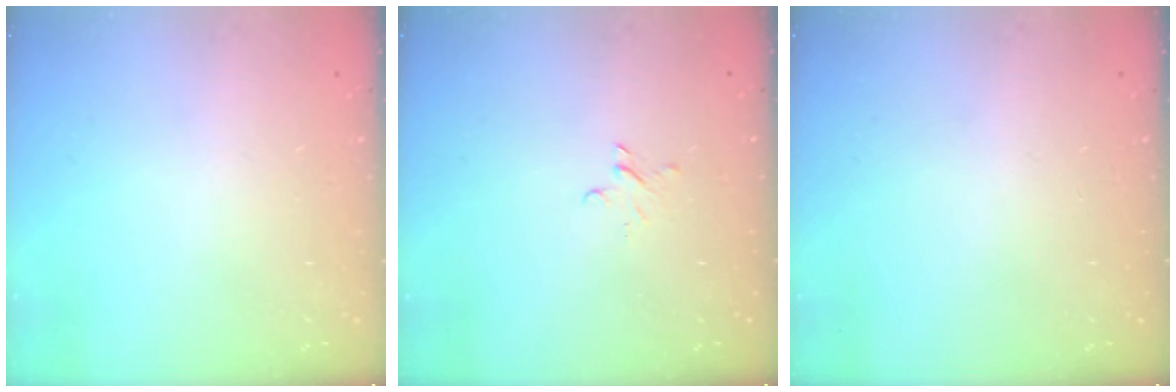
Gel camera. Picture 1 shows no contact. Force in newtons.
{"total": 2.2, "press": 2.2, "slide": 0.2}
{"total": 0.0}